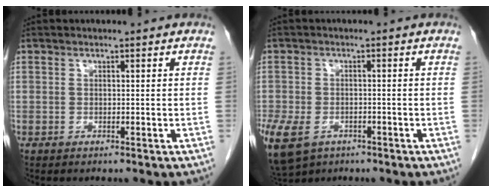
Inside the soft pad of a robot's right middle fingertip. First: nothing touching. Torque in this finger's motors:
{"motor_torque": [1.26, -0.81, 1.04, 0.21]}